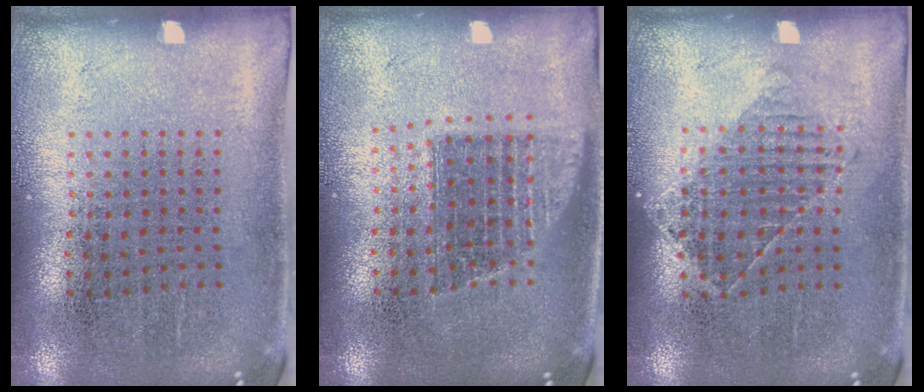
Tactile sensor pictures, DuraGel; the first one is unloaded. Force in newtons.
{"total": 1.4, "press": 1.2, "slide": 0.7}
{"total": 1.1, "press": 0.9, "slide": 0.6}